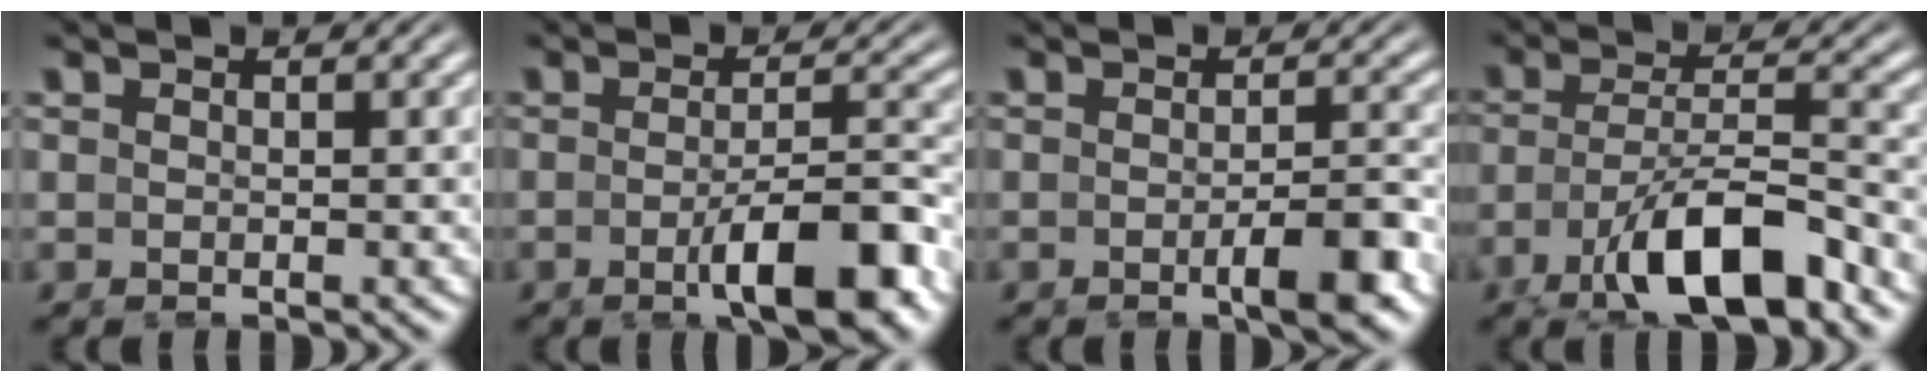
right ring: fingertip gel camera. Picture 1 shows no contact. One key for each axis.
{"total": 5.9, "fx": -2.9, "fy": 1.3, "fz": 4.9, "tx": -0.067, "ty": -0.007, "tz": -0.050}
{"total": 3.4, "fx": -1.7, "fy": 0.7, "fz": 2.9, "tx": -0.042, "ty": 0.002, "tz": -0.036}
{"total": 7.2, "fx": -3.6, "fy": 2.5, "fz": 5.7, "tx": -0.095, "ty": -0.026, "tz": -0.053}